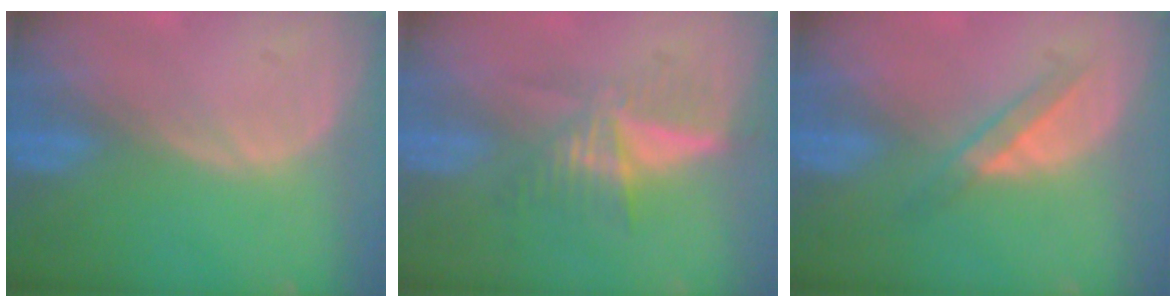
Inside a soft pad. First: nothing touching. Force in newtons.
{"total": 6.2, "press": 5.4, "slide": 3.0}
{"total": 3.4, "press": 3.2, "slide": 1.1}